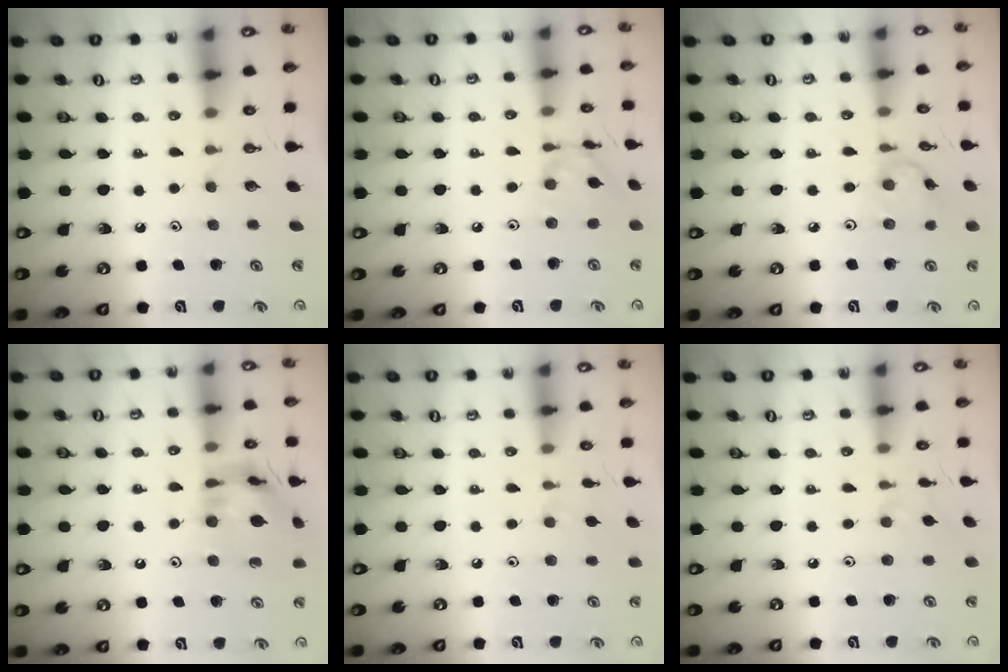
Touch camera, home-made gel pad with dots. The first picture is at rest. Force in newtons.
{"total": 9.0, "press": 9.0, "slide": 0.8}
{"total": 5.4, "press": 5.4, "slide": 0.3}
{"total": 13.7, "press": 13.6, "slide": 1.4}
{"total": 4.5, "press": 4.4, "slide": 0.8}
{"total": 3.4, "press": 3.3, "slide": 0.7}